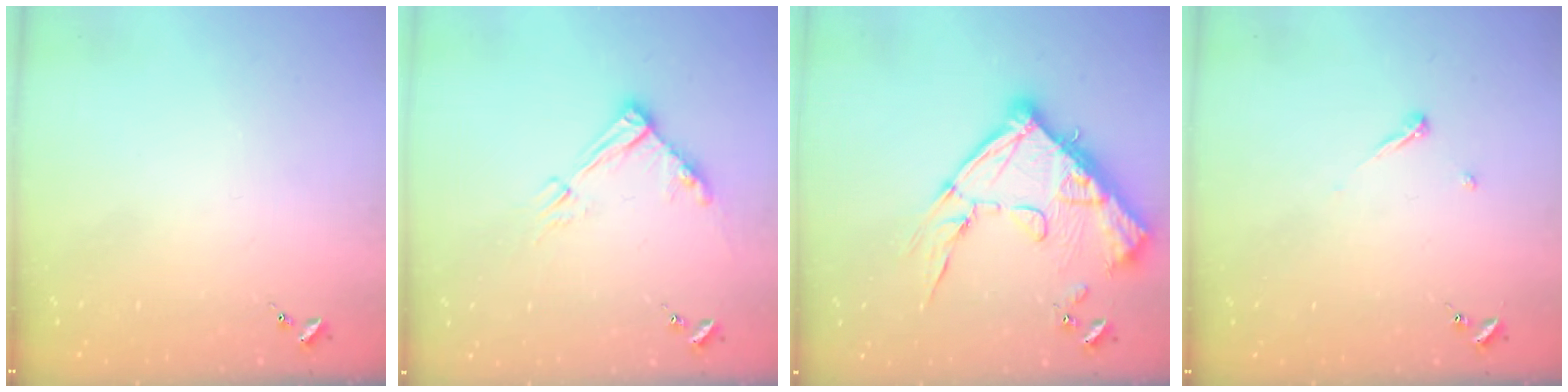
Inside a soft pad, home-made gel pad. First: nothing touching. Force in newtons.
{"total": 9.8, "press": 9.8, "slide": 1.0}
{"total": 20.7, "press": 20.6, "slide": 2.2}
{"total": 3.6, "press": 3.6, "slide": 0.4}